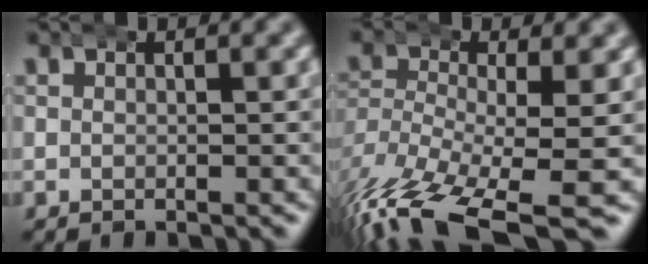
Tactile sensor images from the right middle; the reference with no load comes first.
{"total": 8.9, "force": [-6.4, 2.7, 5.6], "torque": [-0.125, -0.054, -0.077]}